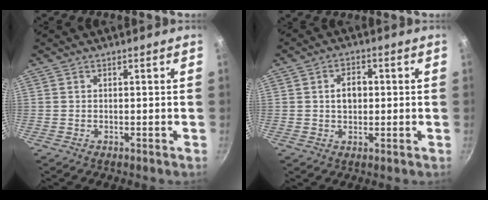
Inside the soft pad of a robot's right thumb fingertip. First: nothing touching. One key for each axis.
{"total": 4.8, "fx": 0.4, "fy": 3.4, "fz": 3.4, "tx": -0.033, "ty": 0.010, "tz": 0.005}